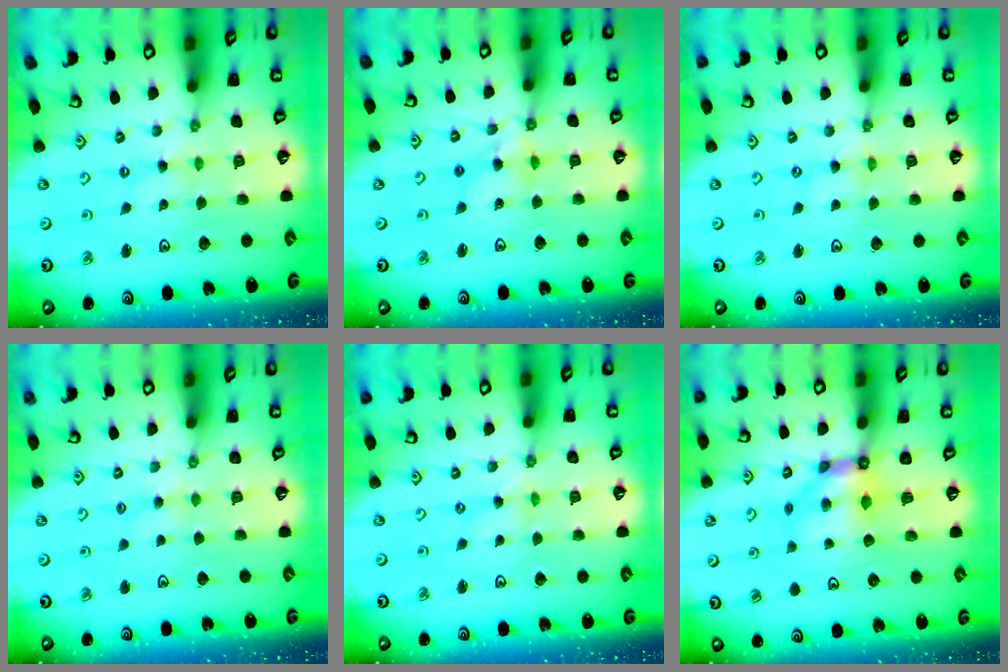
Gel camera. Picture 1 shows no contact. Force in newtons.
{"total": 6.2, "press": 6.1, "slide": 0.7}
{"total": 0.0}
{"total": 2.8, "press": 2.7, "slide": 0.5}
{"total": 0.0}
{"total": 6.3, "press": 6.3, "slide": 0.3}